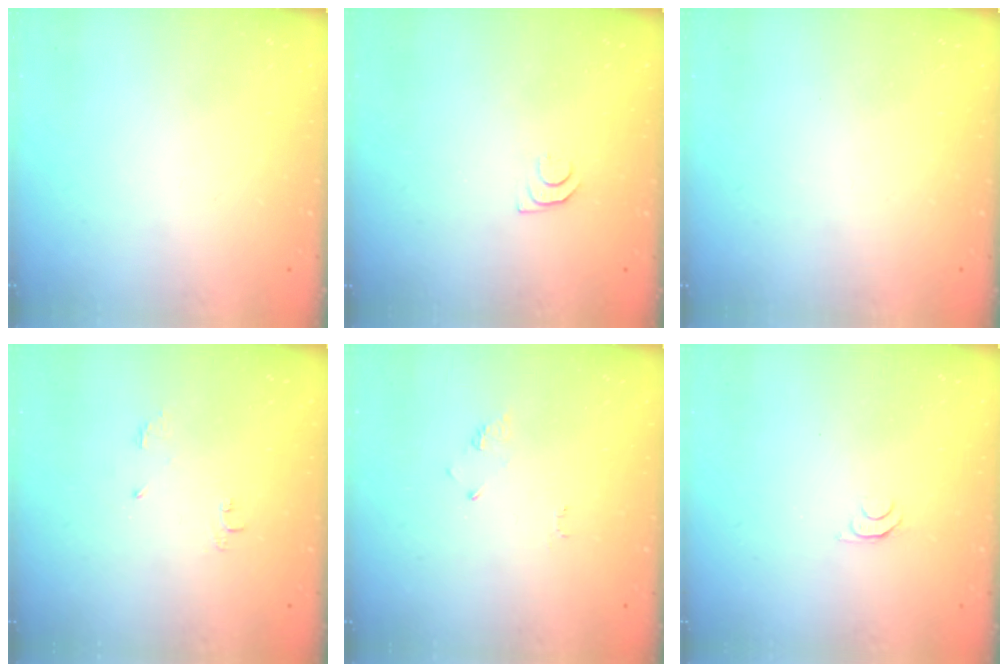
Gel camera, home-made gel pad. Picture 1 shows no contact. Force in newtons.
{"total": 4.0, "press": 4.0, "slide": 0.6}
{"total": 0.0}
{"total": 4.7, "press": 4.7, "slide": 0.7}
{"total": 2.6, "press": 2.6, "slide": 0.4}
{"total": 4.6, "press": 4.5, "slide": 0.7}